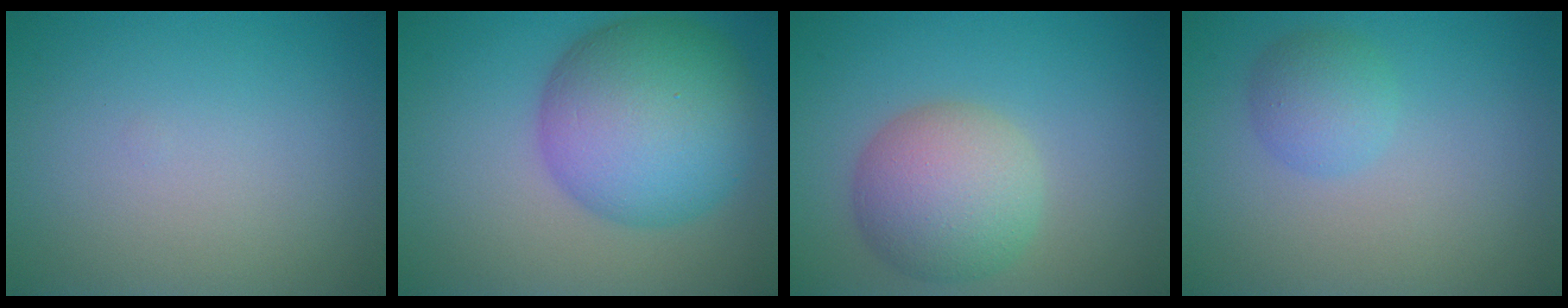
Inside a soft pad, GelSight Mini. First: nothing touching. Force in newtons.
{"total": 11.1, "press": 11.1, "slide": 0.3}
{"total": 6.1, "press": 6.1, "slide": 0.3}
{"total": 2.4, "press": 2.4, "slide": 0.1}